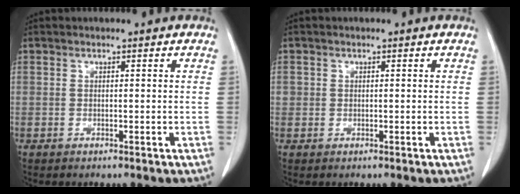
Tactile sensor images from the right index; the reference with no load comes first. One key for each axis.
{"total": 2.5, "fx": 0.0, "fy": 2.3, "fz": 1.0, "tx": -0.035, "ty": 0.015, "tz": 0.006}